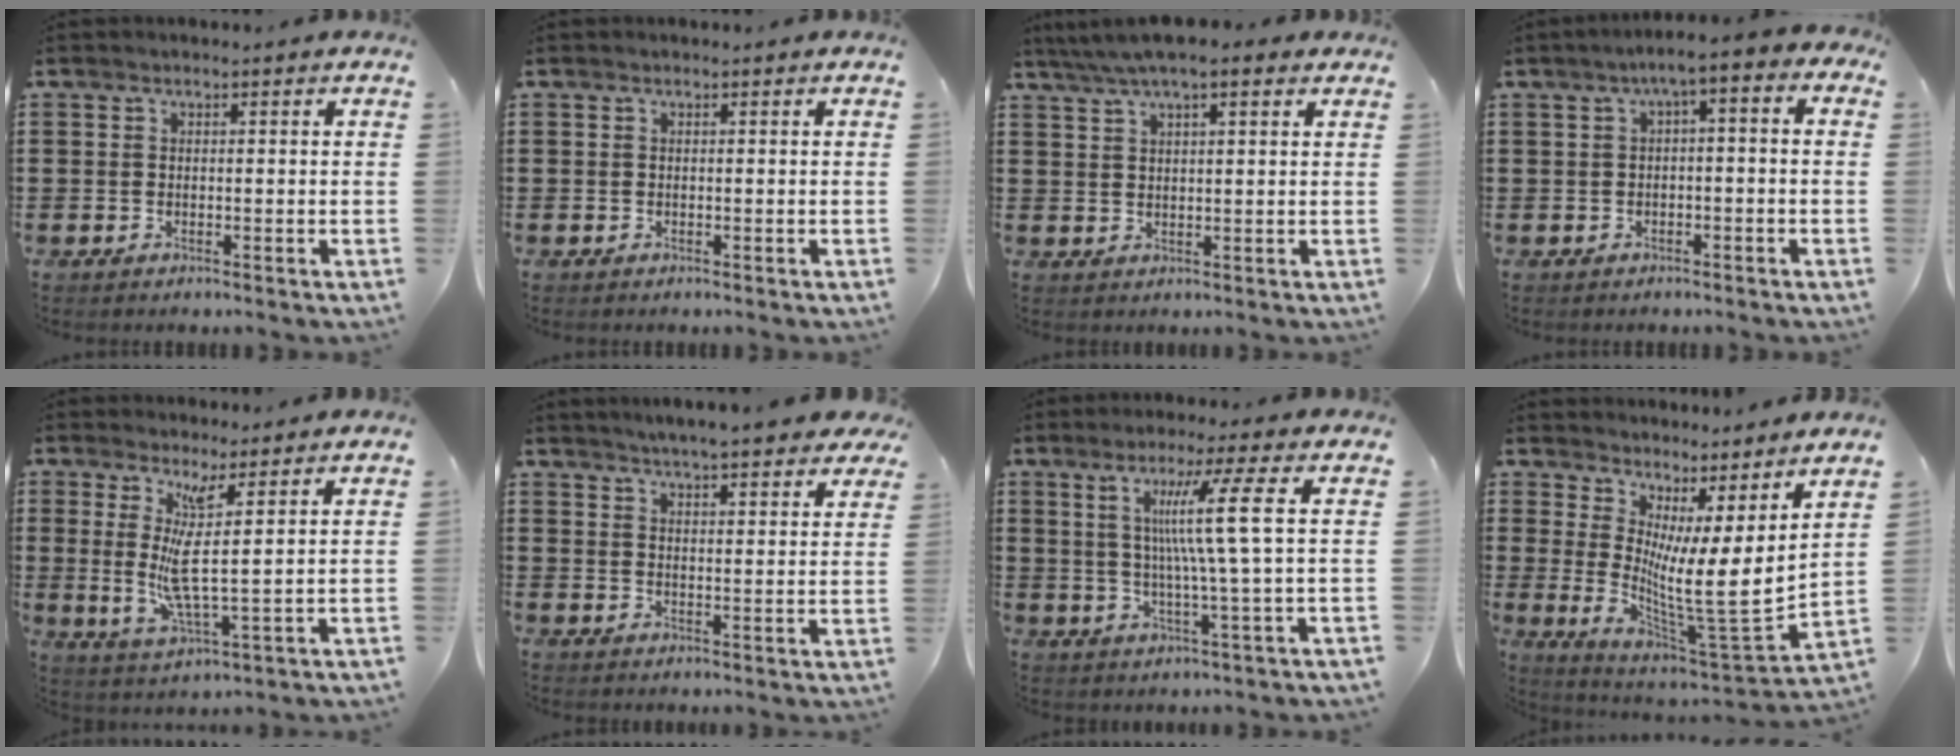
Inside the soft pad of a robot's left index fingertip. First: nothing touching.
{"total": 0.0}
{"total": 4.9, "force": [3.5, 1.0, 3.3], "torque": [-0.070, 0.001, 0.061]}
{"total": 2.8, "force": [-1.4, 0.6, 2.4], "torque": [-0.047, 0.004, -0.035]}
{"total": 7.2, "force": [3.0, 0.5, 6.5], "torque": [-0.126, -0.026, 0.053]}
{"total": 4.6, "force": [4.5, 0.1, 0.9], "torque": [-0.035, -0.016, 0.081]}
{"total": 10.1, "force": [2.4, -0.8, 9.7], "torque": [-0.189, 0.005, 0.030]}
{"total": 8.3, "force": [2.6, 0.7, 7.9], "torque": [-0.135, -0.060, 0.045]}